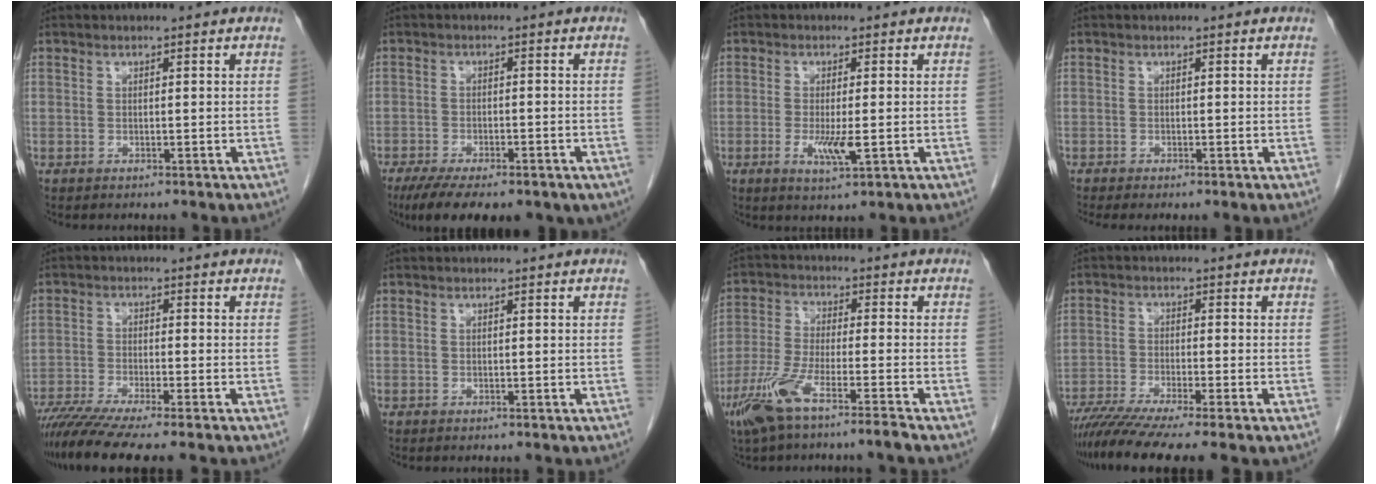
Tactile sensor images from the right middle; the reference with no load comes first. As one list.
[{"total": 14.2, "force": [-9.2, 5.6, 9.2], "torque": [-0.158, -0.016, -0.128]}, {"total": 4.0, "force": [-0.9, 0.6, 3.8], "torque": [-0.072, -0.007, -0.012]}, {"total": 1.1, "force": [-0.7, 0.1, 0.8], "torque": [-0.013, -0.003, -0.011]}, {"total": 10.5, "force": [-8.5, -0.2, 6.2], "torque": [-0.097, -0.026, -0.139]}, {"total": 0.0}, {"total": 8.8, "force": [-5.7, 0.0, 6.6], "torque": [-0.138, -0.019, -0.115]}, {"total": 11.8, "force": [-9.4, 0.5, 7.2], "torque": [-0.106, -0.027, -0.145]}]